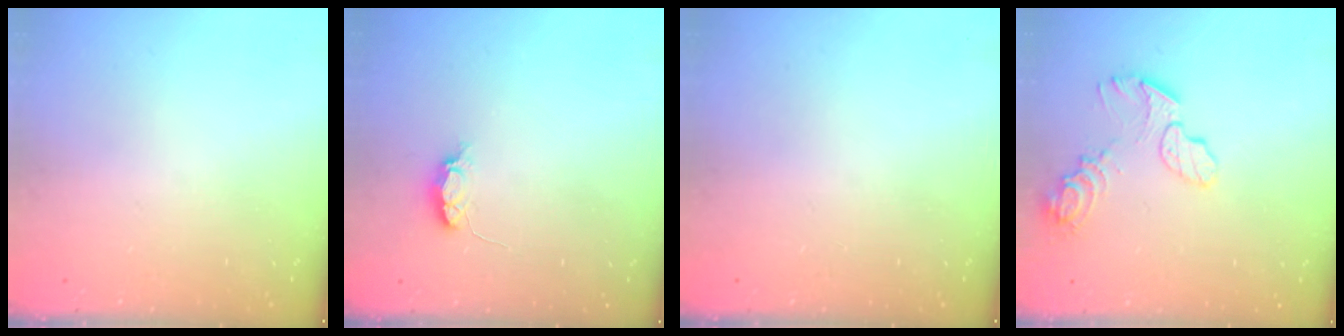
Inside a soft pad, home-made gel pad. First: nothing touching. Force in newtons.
{"total": 4.3, "press": 4.2, "slide": 0.4}
{"total": 0.0}
{"total": 10.7, "press": 10.7, "slide": 0.7}